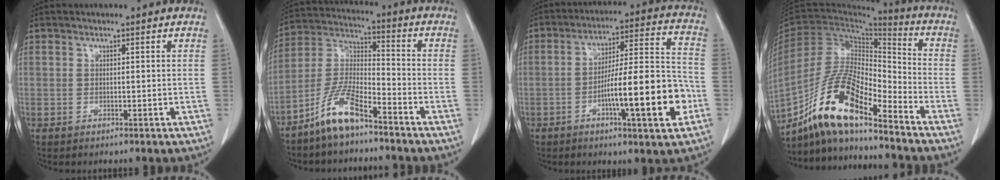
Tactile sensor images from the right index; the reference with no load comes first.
{"total": 9.6, "force": [-7.0, 2.1, 6.2], "torque": [-0.141, 0.000, -0.140]}
{"total": 16.0, "force": [-5.3, 1.5, 15.1], "torque": [-0.238, 0.010, -0.079]}
{"total": 15.1, "force": [-11.1, 2.9, 9.7], "torque": [-0.190, 0.008, -0.202]}